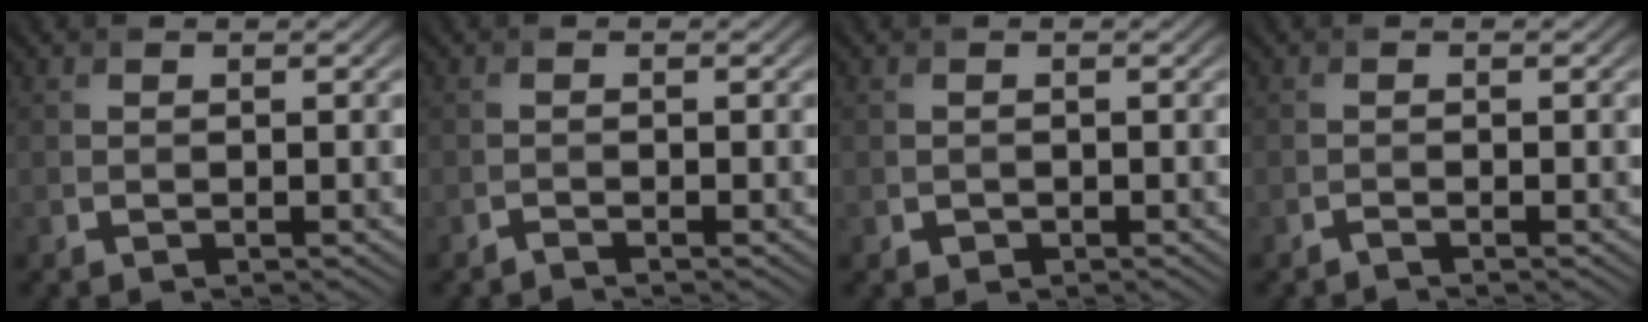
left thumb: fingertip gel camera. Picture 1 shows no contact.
{"total": 0.7, "force": [-0.7, 0.0, 0.3], "torque": [-0.004, -0.001, -0.017]}
{"total": 0.7, "force": [-0.3, 0.6, 0.1], "torque": [0.000, -0.004, -0.006]}
{"total": 0.7, "force": [-0.6, 0.0, 0.3], "torque": [-0.006, -0.002, -0.014]}